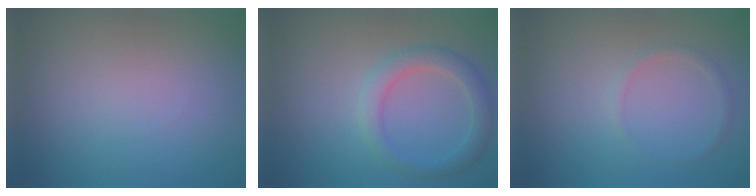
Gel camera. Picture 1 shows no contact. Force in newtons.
{"total": 3.0, "press": 3.0, "slide": 0.1}
{"total": 0.9, "press": 0.9, "slide": 0.1}